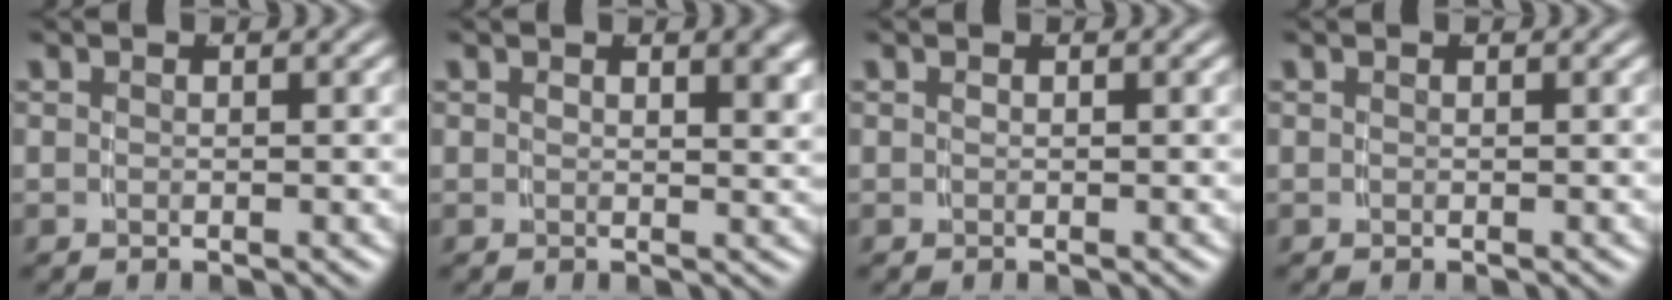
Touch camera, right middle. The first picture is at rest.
{"total": 1.4, "force": [0.8, -0.2, 1.1], "torque": [-0.010, -0.006, 0.017]}
{"total": 0.0}
{"total": 0.0}